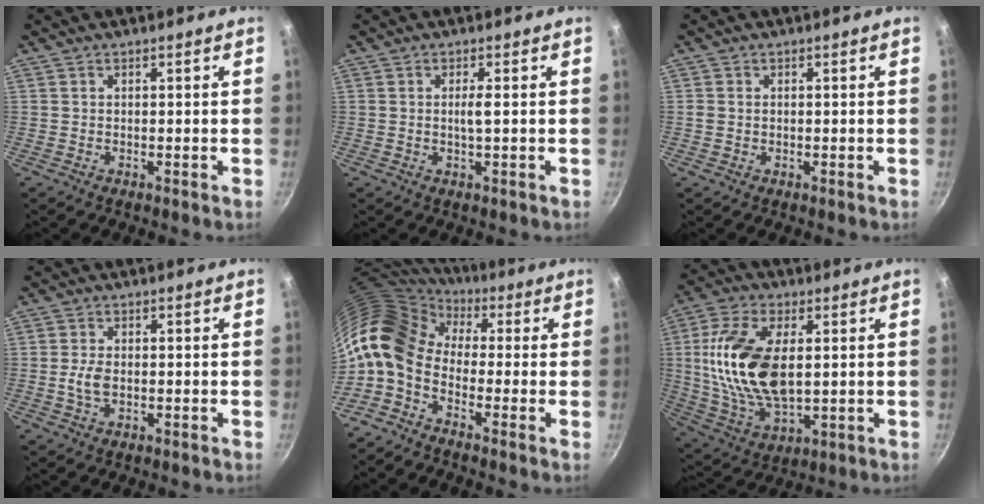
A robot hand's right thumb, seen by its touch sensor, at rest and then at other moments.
{"total": 1.9, "force": [0.1, 0.1, 1.9], "torque": [-0.038, 0.000, 0.003]}
{"total": 1.2, "force": [0.1, 1.0, 0.7], "torque": [-0.012, 0.003, 0.001]}
{"total": 3.4, "force": [-0.3, 2.0, 2.7], "torque": [-0.053, 0.005, -0.008]}
{"total": 13.4, "force": [1.1, 8.9, 9.9], "torque": [-0.178, 0.015, -0.004]}
{"total": 19.1, "force": [2.4, 10.2, 15.9], "torque": [-0.303, -0.002, 0.050]}